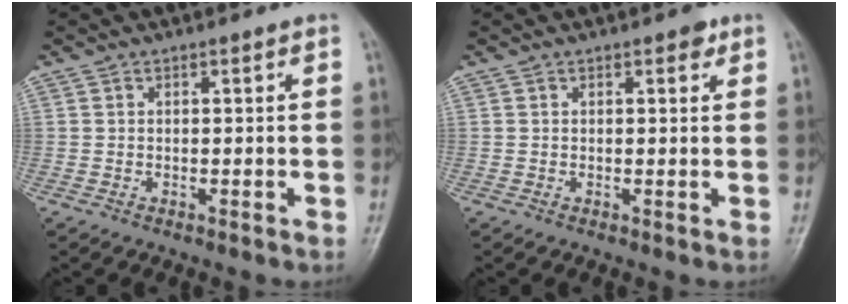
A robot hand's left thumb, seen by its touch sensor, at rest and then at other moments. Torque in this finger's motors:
{"motor_torque": [0.66, 0.50, -0.14, -0.26, 0.11]}